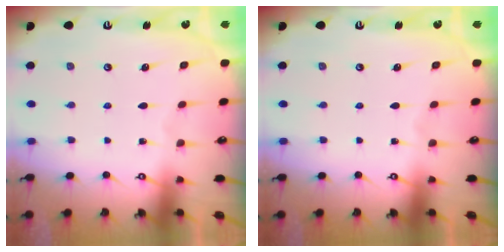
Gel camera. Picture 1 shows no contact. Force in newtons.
{"total": 0.0}